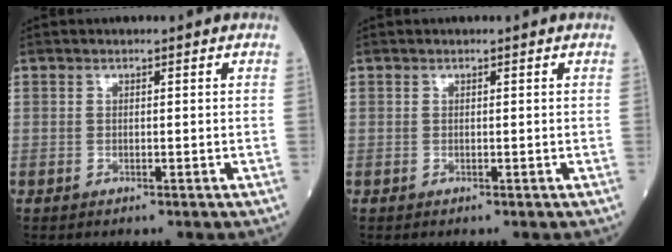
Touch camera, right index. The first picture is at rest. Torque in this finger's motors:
{"motor_torque": [0.00, 0.00, 0.00, 0.00]}